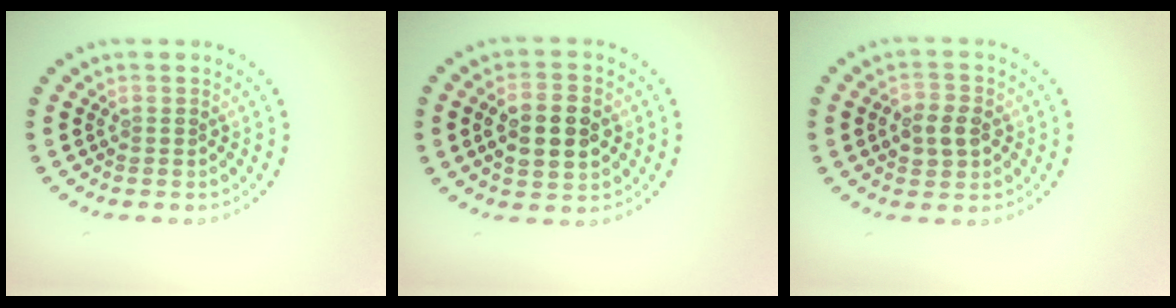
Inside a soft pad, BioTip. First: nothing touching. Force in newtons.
{"total": 5.1, "press": 5.1, "slide": 0.3}
{"total": 2.8, "press": 2.8, "slide": 0.3}